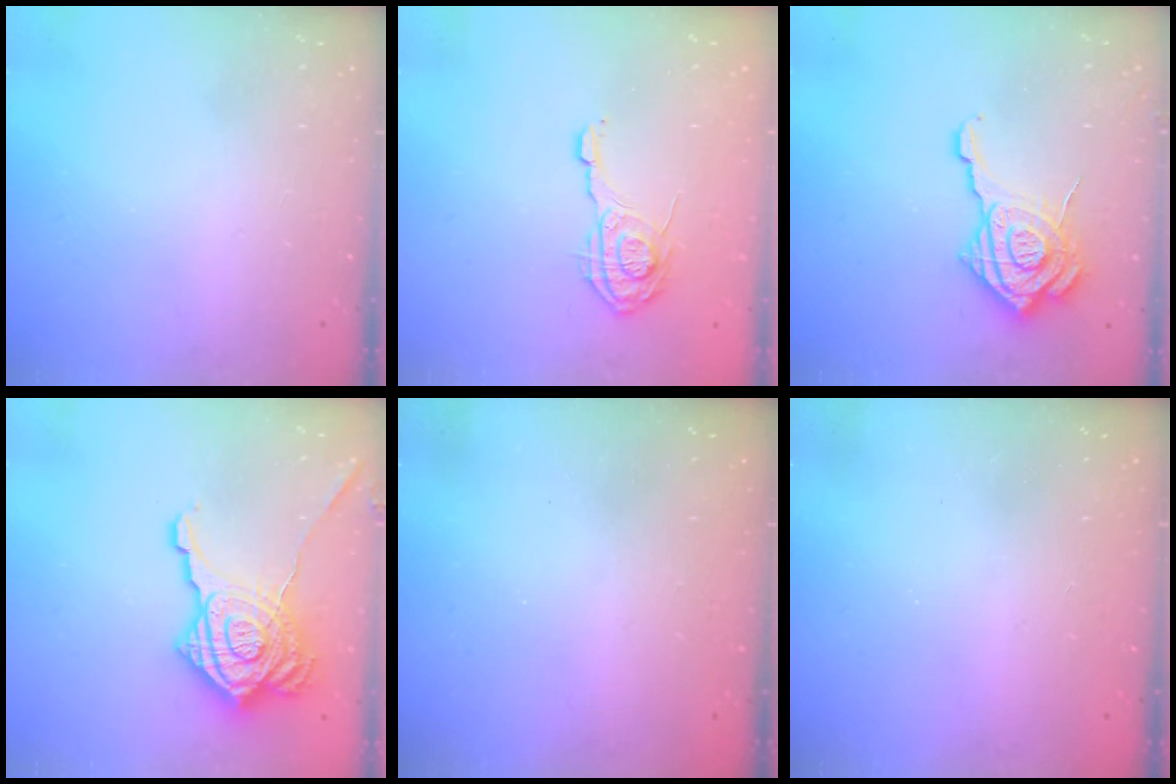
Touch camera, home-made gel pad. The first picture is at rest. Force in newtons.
{"total": 11.0, "press": 11.0, "slide": 0.5}
{"total": 17.8, "press": 17.8, "slide": 1.5}
{"total": 26.8, "press": 26.7, "slide": 2.1}
{"total": 2.5, "press": 2.4, "slide": 0.8}
{"total": 2.3, "press": 2.2, "slide": 0.8}